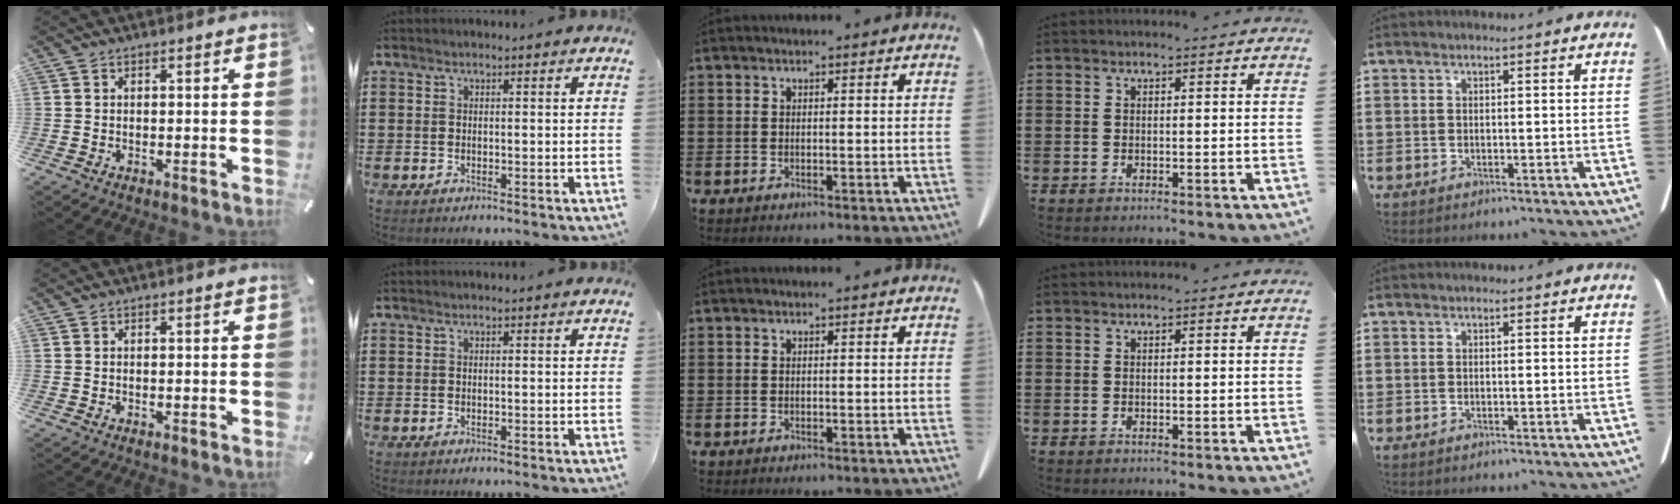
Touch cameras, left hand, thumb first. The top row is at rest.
{}